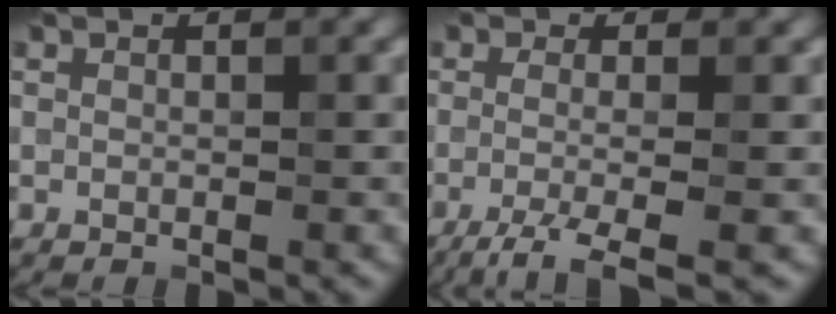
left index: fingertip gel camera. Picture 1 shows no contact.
{"total": 4.2, "force": [-1.6, 1.0, 3.8], "torque": [-0.062, -0.009, -0.041]}